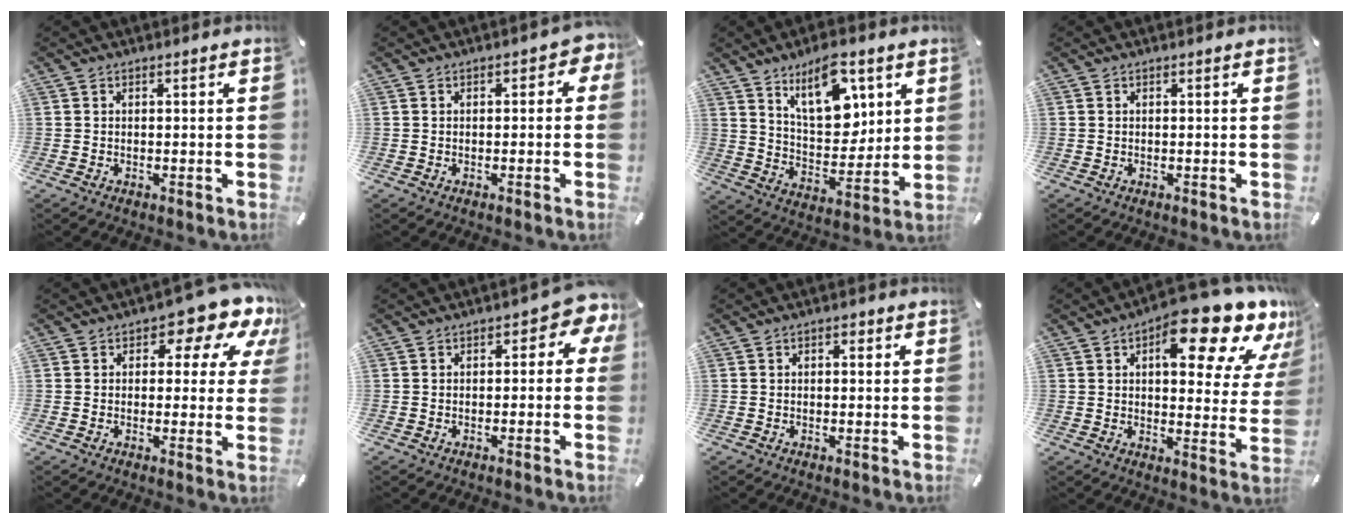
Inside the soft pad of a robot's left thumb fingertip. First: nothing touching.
{"total": 2.5, "force": [-0.6, 1.5, 1.9], "torque": [-0.029, 0.007, -0.015]}
{"total": 15.3, "force": [8.4, 8.3, 9.7], "torque": [-0.135, -0.038, 0.148]}
{"total": 0.0}
{"total": 10.7, "force": [5.7, 5.3, 7.3], "torque": [-0.084, -0.036, 0.092]}
{"total": 4.7, "force": [0.4, 2.6, 3.9], "torque": [-0.051, 0.002, 0.001]}
{"total": 1.6, "force": [0.2, 1.1, 1.1], "torque": [-0.013, 0.005, -0.002]}
{"total": 20.2, "force": [11.3, 8.4, 14.5], "torque": [-0.185, -0.071, 0.177]}